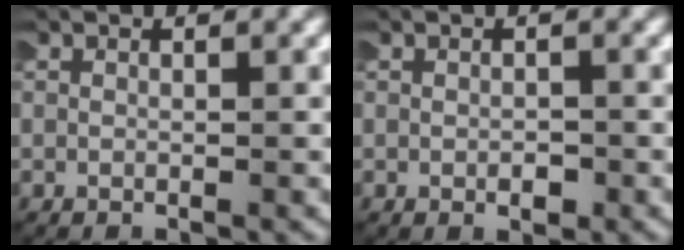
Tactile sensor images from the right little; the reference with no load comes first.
{"total": 0.8, "force": [-0.6, 0.4, 0.3], "torque": [-0.009, -0.003, -0.007]}